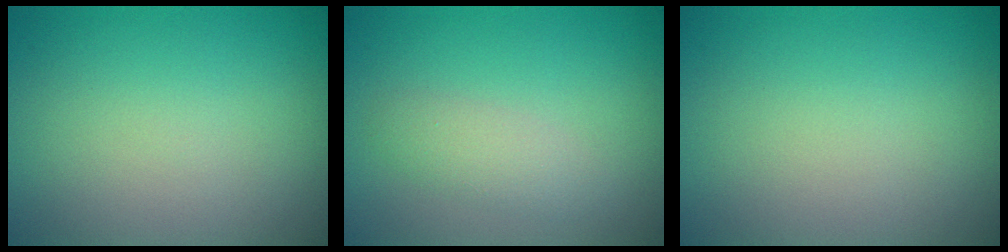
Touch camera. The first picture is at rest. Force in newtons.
{"total": 1.9, "press": 1.9, "slide": 0.1}
{"total": 0.0}